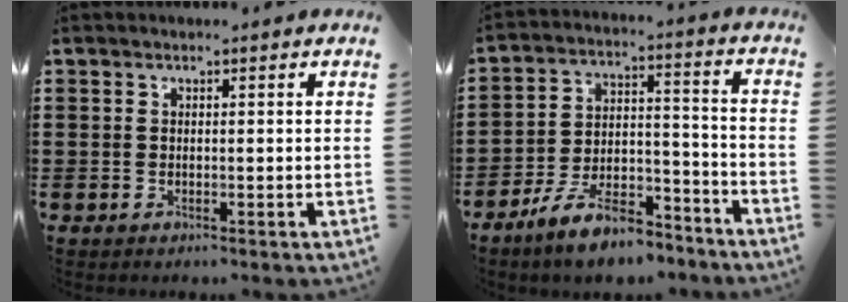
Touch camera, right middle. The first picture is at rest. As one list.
[{"total": 9.9, "force": [-8.4, 2.4, 4.8], "torque": [-0.089, 0.028, -0.161]}]